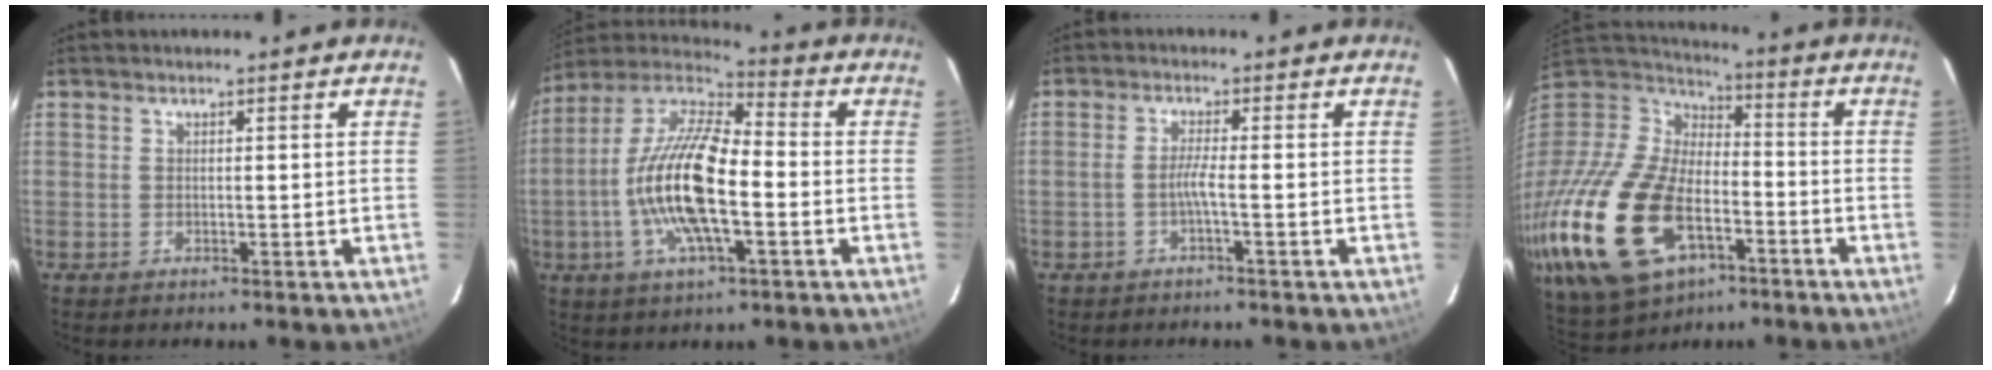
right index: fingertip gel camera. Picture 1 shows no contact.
{"total": 17.5, "force": [-3.6, 5.8, 16.1], "torque": [-0.320, -0.004, -0.078]}
{"total": 2.3, "force": [-1.1, -0.5, 1.9], "torque": [-0.040, 0.000, -0.021]}
{"total": 32.8, "force": [-13.2, 19.7, 22.7], "torque": [-0.531, -0.045, -0.216]}